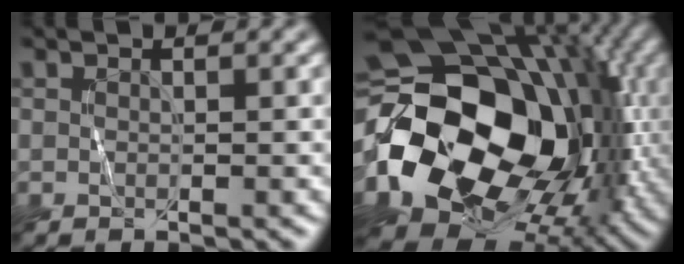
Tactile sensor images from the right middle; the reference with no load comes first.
{"total": 19.5, "force": [-1.6, 14.3, 13.2], "torque": [-0.251, -0.020, -0.014]}